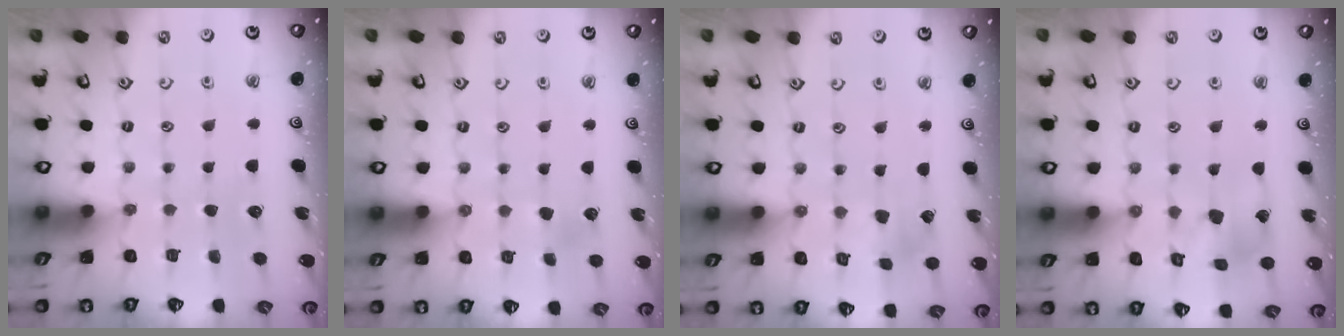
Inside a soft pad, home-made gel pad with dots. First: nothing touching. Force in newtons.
{"total": 2.7, "press": 2.7, "slide": 0.4}
{"total": 2.9, "press": 2.9, "slide": 0.2}
{"total": 11.9, "press": 11.7, "slide": 1.7}